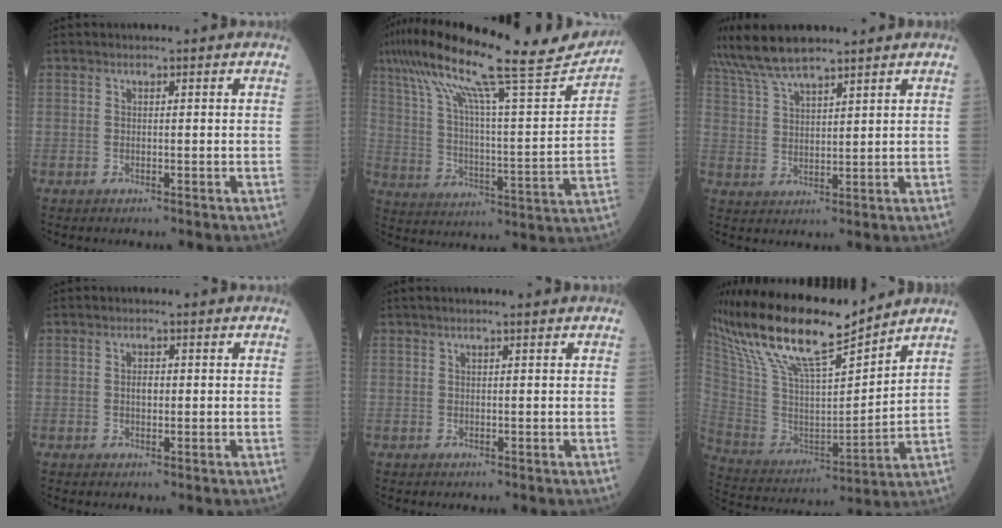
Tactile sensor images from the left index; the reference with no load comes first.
{"total": 26.3, "force": [21.4, 2.0, 15.2], "torque": [-0.271, 0.010, 0.318]}
{"total": 7.9, "force": [7.0, 0.7, 3.6], "torque": [-0.085, 0.025, 0.140]}
{"total": 1.5, "force": [0.0, 0.8, 1.3], "torque": [-0.024, -0.001, 0.000]}
{"total": 1.7, "force": [1.3, -0.1, 1.1], "torque": [-0.017, 0.012, 0.019]}
{"total": 21.4, "force": [17.1, 3.2, 12.5], "torque": [-0.246, 0.013, 0.325]}